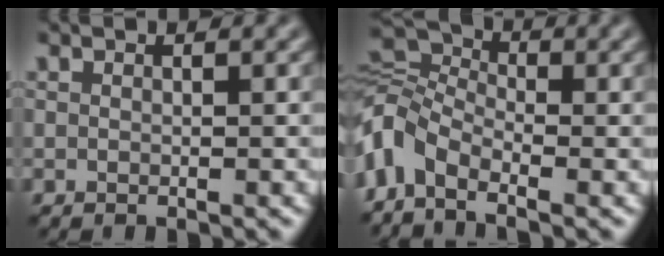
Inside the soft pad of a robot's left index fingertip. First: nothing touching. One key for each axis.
{"total": 5.5, "fx": -2.7, "fy": 3.3, "fz": 3.6, "tx": -0.082, "ty": 0.004, "tz": -0.081}